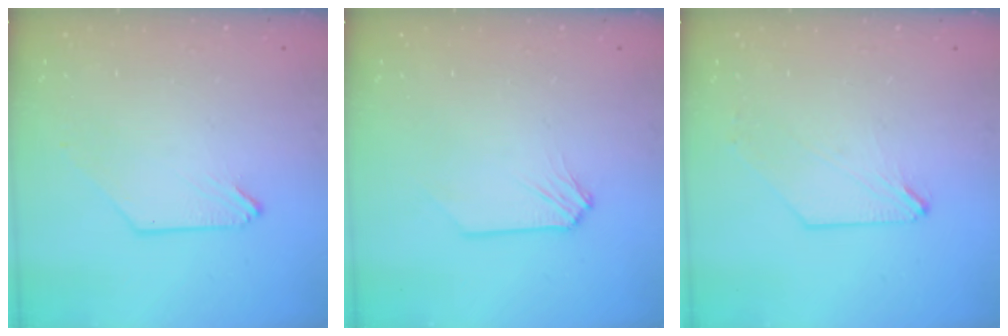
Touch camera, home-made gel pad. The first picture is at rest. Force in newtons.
{"total": 0.0}
{"total": 1.3, "press": 1.3, "slide": 0.3}